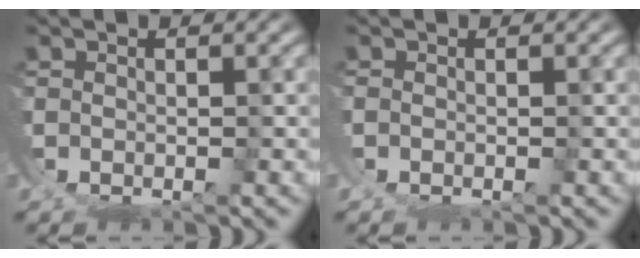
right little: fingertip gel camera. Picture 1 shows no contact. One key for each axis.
{"total": 0.8, "fx": -0.2, "fy": 0.6, "fz": 0.5, "tx": -0.009, "ty": 0.004, "tz": -0.008}